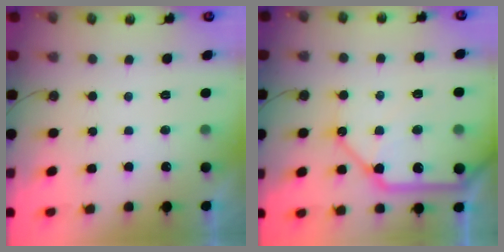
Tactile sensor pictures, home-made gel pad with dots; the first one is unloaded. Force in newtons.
{"total": 19.9, "press": 19.7, "slide": 2.5}